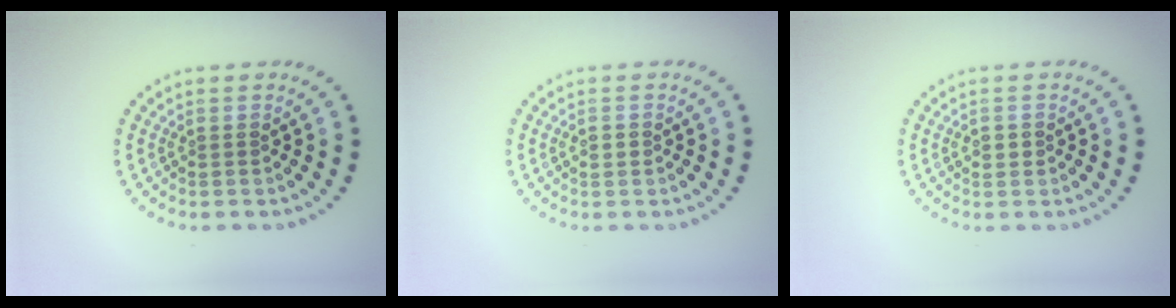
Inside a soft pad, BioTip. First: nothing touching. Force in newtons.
{"total": 1.1, "press": 1.1, "slide": 0.1}
{"total": 1.0, "press": 1.0, "slide": 0.3}